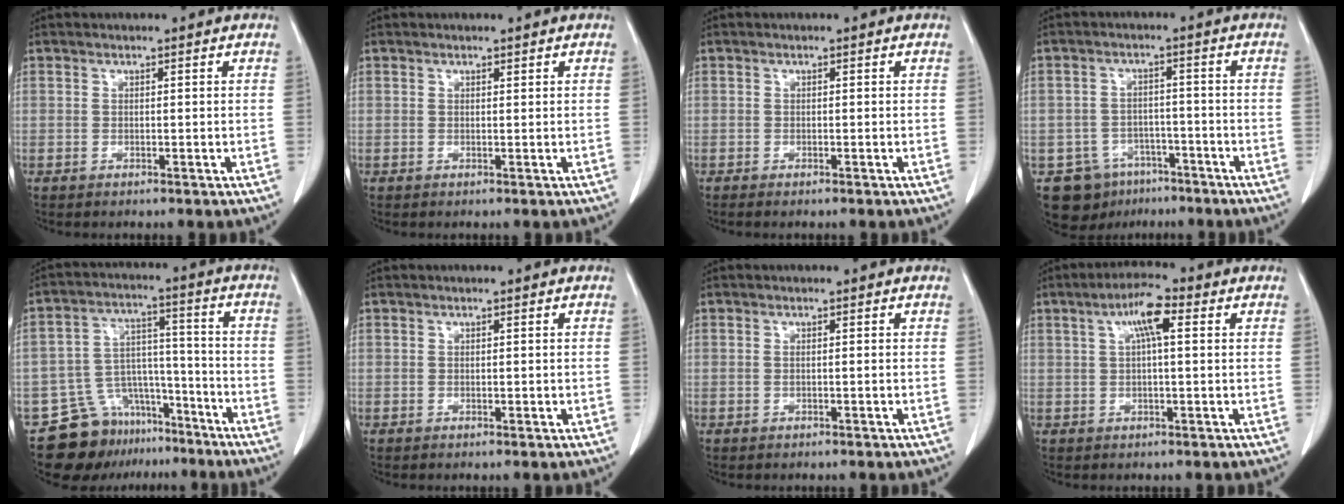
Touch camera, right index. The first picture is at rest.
{"total": 0.0}
{"total": 0.8, "force": [-0.7, 0.0, 0.5], "torque": [-0.009, -0.003, -0.009]}
{"total": 8.3, "force": [-5.1, 6.4, 1.5], "torque": [-0.029, 0.015, -0.069]}
{"total": 12.2, "force": [-9.3, 7.3, 2.9], "torque": [-0.039, 0.053, -0.143]}
{"total": 0.7, "force": [0.0, 0.3, 0.6], "torque": [-0.012, -0.002, 0.003]}
{"total": 0.8, "force": [-0.1, 0.1, 0.7], "torque": [-0.017, -0.001, 0.001]}
{"total": 5.7, "force": [1.9, 1.0, 5.3], "torque": [-0.099, 0.018, 0.030]}